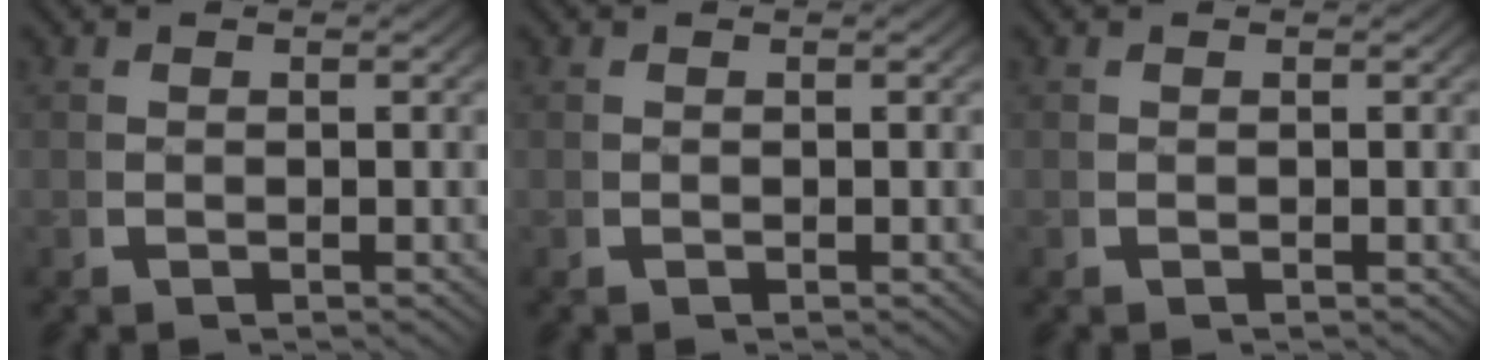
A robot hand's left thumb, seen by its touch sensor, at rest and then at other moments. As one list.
[{"total": 0.0}, {"total": 0.0}]